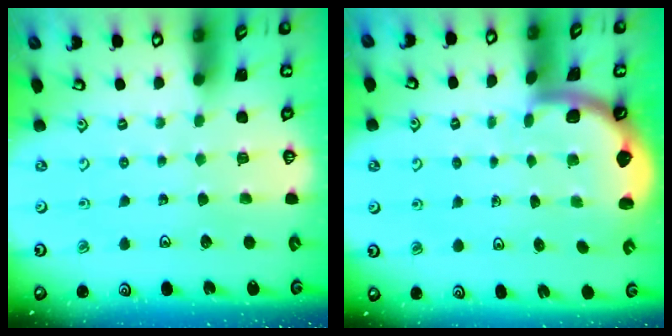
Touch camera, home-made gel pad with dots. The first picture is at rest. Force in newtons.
{"total": 1.6, "press": 1.6, "slide": 0.1}